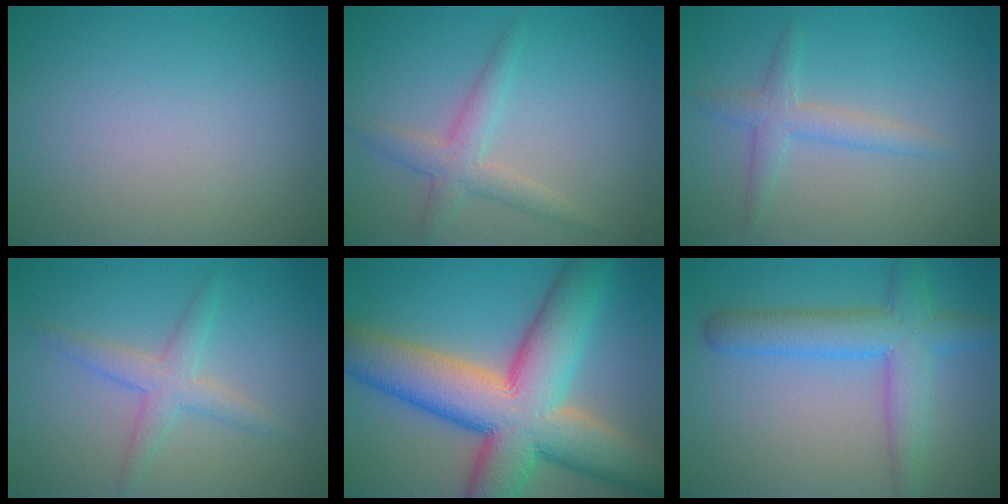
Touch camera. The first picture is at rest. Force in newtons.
{"total": 2.7, "press": 2.7, "slide": 0.2}
{"total": 2.3, "press": 2.3, "slide": 0.1}
{"total": 2.7, "press": 2.7, "slide": 0.1}
{"total": 14.1, "press": 14.1, "slide": 0.8}
{"total": 5.5, "press": 5.5, "slide": 0.2}